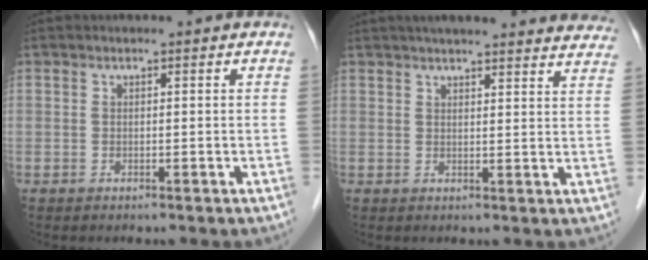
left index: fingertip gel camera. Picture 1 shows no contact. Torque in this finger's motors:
{"motor_torque": [-0.22, -0.75, 0.67, 0.10]}